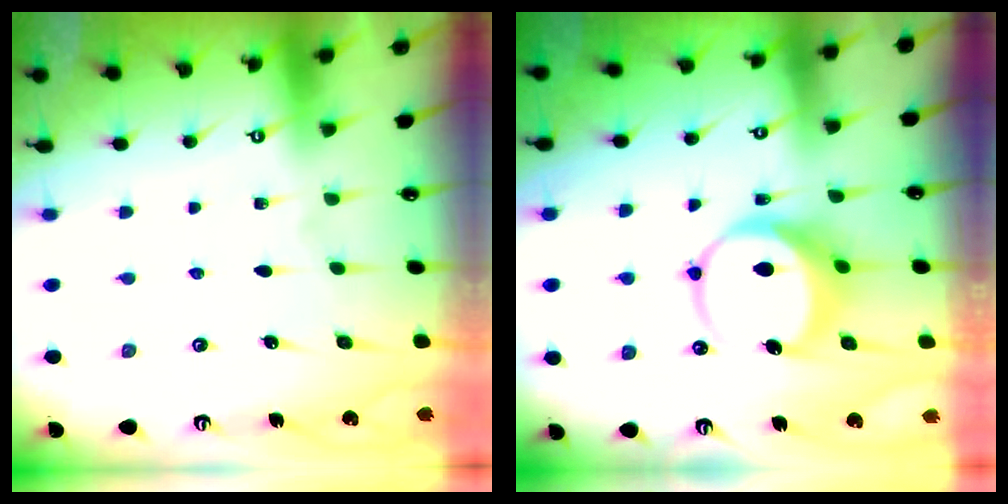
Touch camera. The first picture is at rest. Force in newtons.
{"total": 9.2, "press": 9.1, "slide": 1.1}